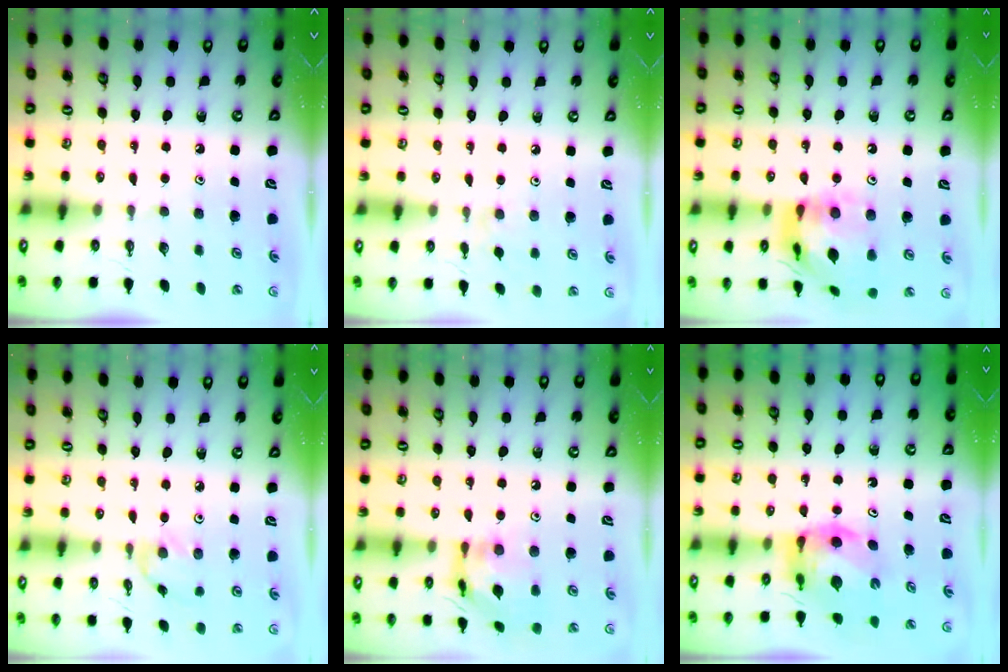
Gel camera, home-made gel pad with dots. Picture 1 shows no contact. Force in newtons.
{"total": 1.1, "press": 1.0, "slide": 0.4}
{"total": 16.9, "press": 16.8, "slide": 1.7}
{"total": 1.0, "press": 1.0, "slide": 0.3}
{"total": 14.0, "press": 13.9, "slide": 1.3}
{"total": 6.9, "press": 6.9, "slide": 0.6}